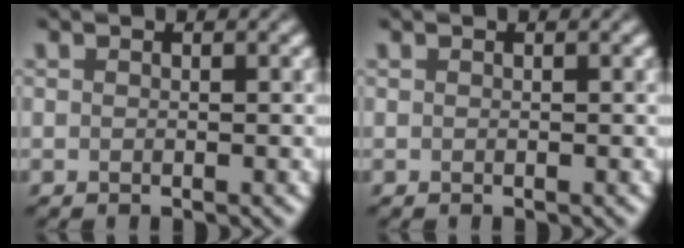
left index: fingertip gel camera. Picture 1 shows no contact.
{"total": 0.0}